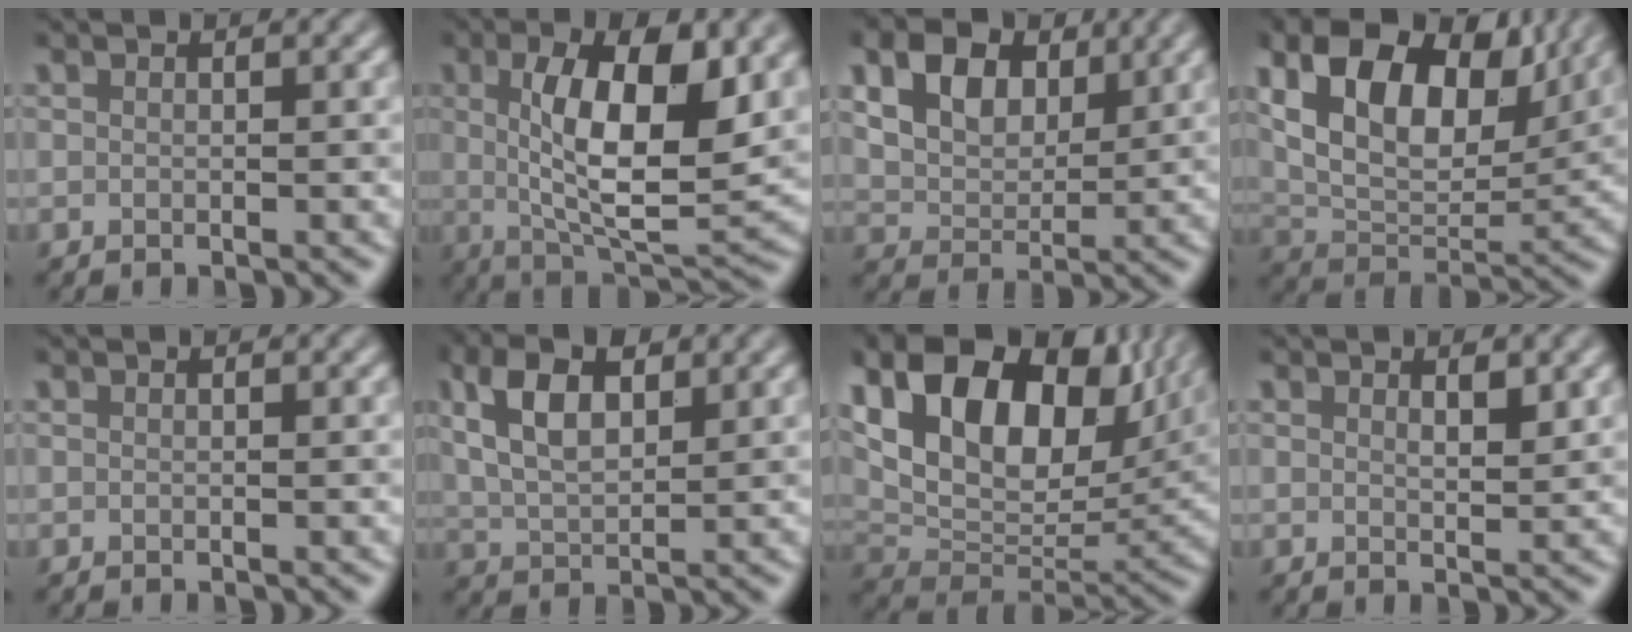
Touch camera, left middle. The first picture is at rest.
{"total": 10.7, "force": [2.0, 3.9, 9.8], "torque": [-0.155, -0.002, 0.036]}
{"total": 7.7, "force": [3.6, 5.1, 4.5], "torque": [-0.105, 0.015, 0.059]}
{"total": 12.4, "force": [5.3, 7.1, 8.7], "torque": [-0.154, 0.005, 0.097]}
{"total": 0.0}
{"total": 6.0, "force": [2.5, 2.9, 4.6], "torque": [-0.092, 0.010, 0.043]}
{"total": 15.5, "force": [6.9, 9.4, 10.3], "torque": [-0.190, 0.024, 0.125]}
{"total": 1.4, "force": [0.9, 0.4, 1.0], "torque": [-0.016, -0.003, 0.015]}